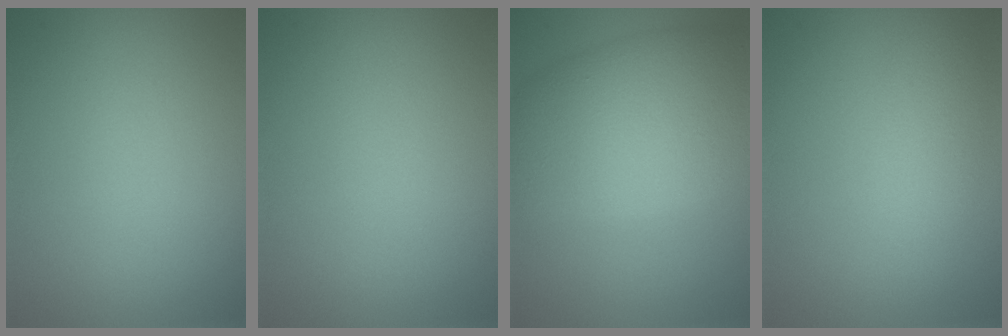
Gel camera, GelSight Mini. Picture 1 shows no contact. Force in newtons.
{"total": 0.0}
{"total": 10.6, "press": 10.5, "slide": 0.4}
{"total": 2.9, "press": 2.9, "slide": 0.1}